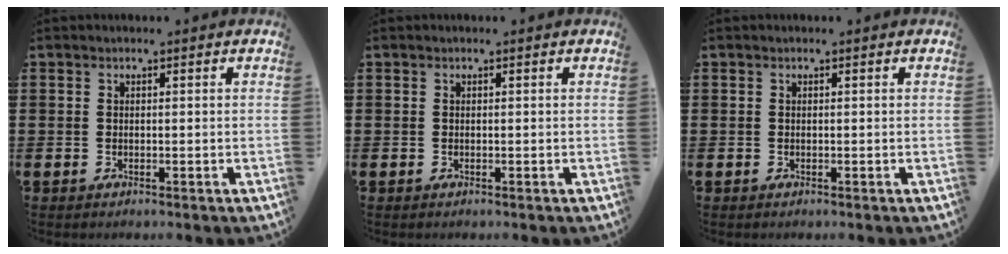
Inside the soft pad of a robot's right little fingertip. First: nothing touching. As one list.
[{"total": 0.0}, {"total": 0.0}]